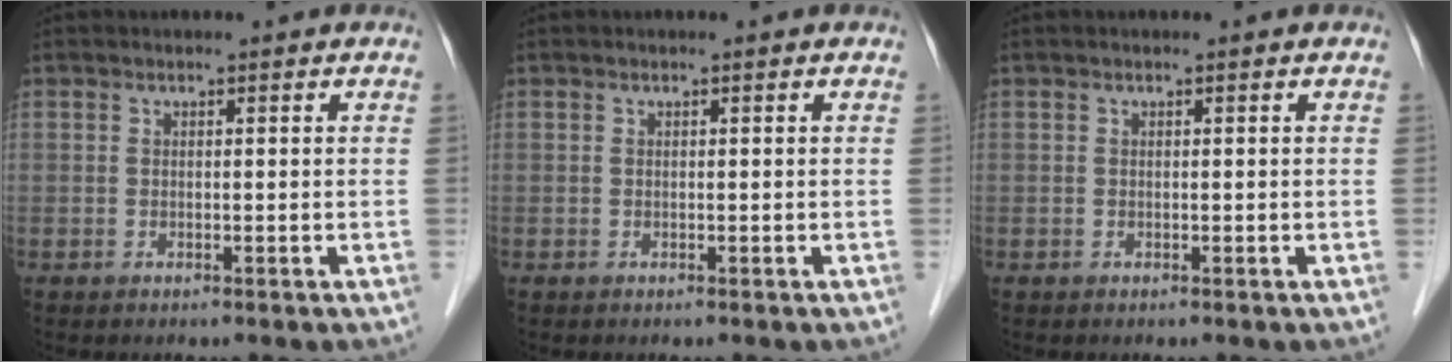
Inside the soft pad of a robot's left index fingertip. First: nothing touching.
{"total": 0.0}
{"total": 0.0}